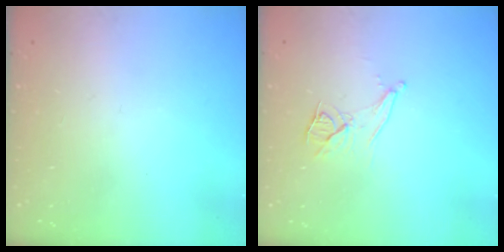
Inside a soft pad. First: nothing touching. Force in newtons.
{"total": 8.5, "press": 7.8, "slide": 3.3}